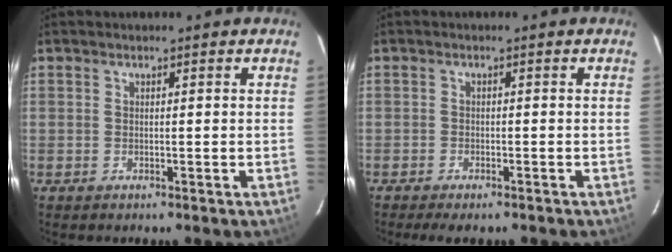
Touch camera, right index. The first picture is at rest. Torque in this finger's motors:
{"motor_torque": [0.47, -0.44, 0.21, 0.02]}